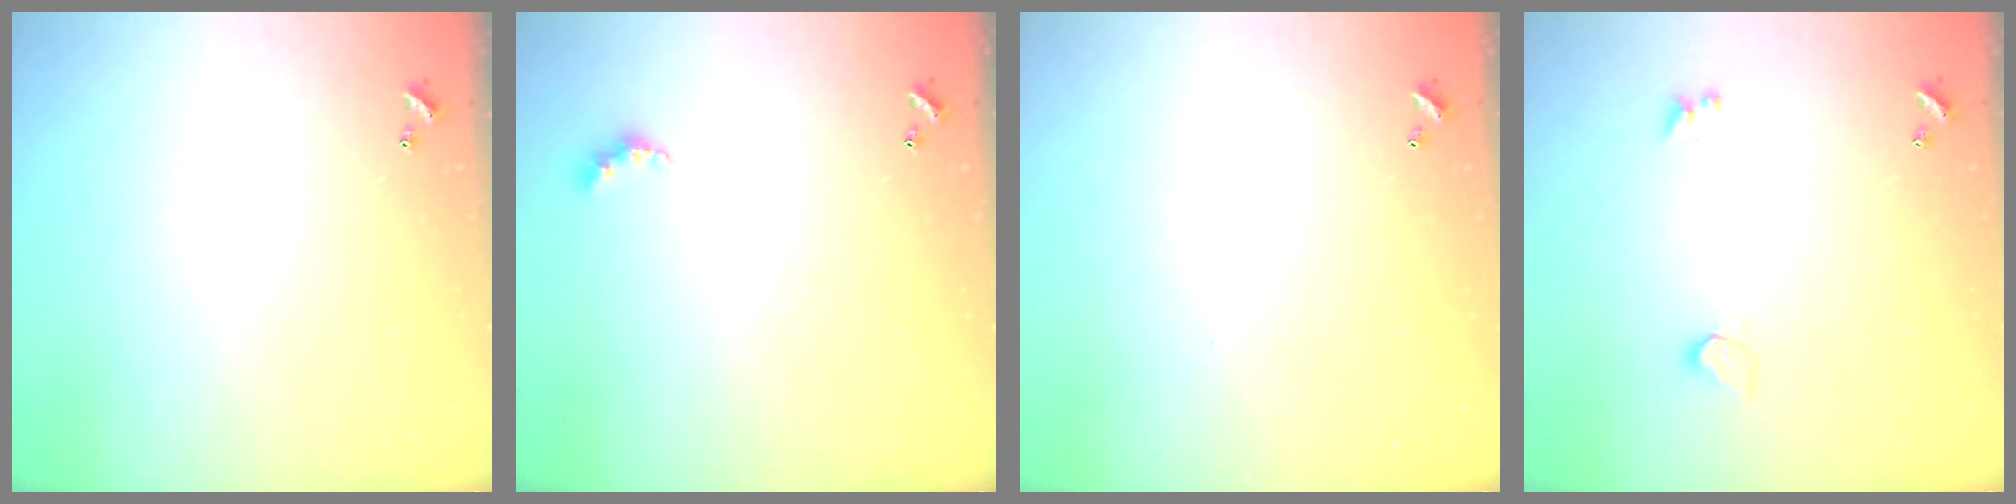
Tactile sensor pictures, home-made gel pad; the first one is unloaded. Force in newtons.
{"total": 4.3, "press": 4.3, "slide": 0.7}
{"total": 2.9, "press": 2.9, "slide": 0.1}
{"total": 0.9, "press": 0.8, "slide": 0.4}